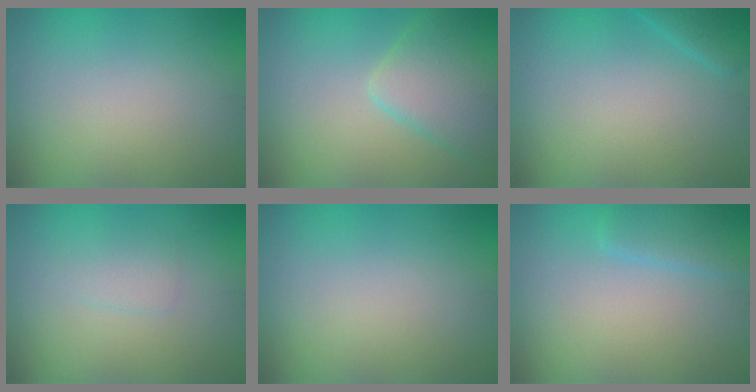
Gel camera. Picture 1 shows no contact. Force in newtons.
{"total": 5.0, "press": 5.0, "slide": 0.3}
{"total": 2.0, "press": 2.0, "slide": 0.1}
{"total": 1.4, "press": 1.4, "slide": 0.1}
{"total": 0.0}
{"total": 2.5, "press": 2.5, "slide": 0.3}